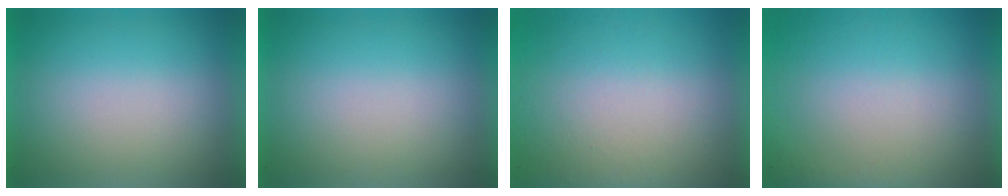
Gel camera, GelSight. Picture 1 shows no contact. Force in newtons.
{"total": 0.0}
{"total": 8.2}
{"total": 7.0}